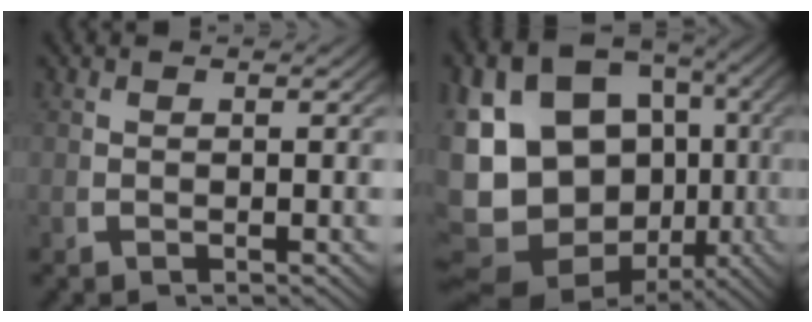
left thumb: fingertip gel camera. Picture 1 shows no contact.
{"total": 19.6, "force": [-1.0, 15.7, 11.8], "torque": [-0.266, -0.063, 0.004]}